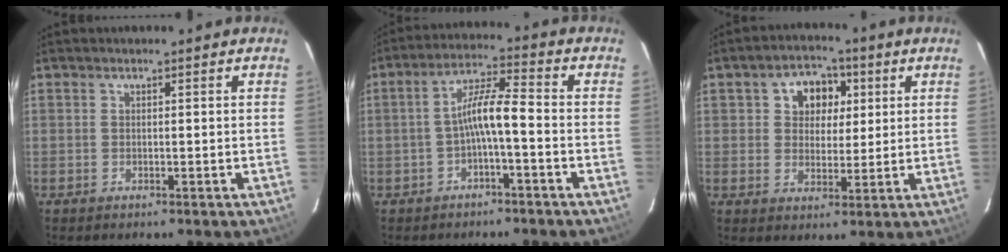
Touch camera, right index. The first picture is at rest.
{"total": 6.2, "force": [-2.2, 0.7, 5.7], "torque": [-0.121, 0.016, -0.038]}
{"total": 7.7, "force": [2.4, 6.3, 3.8], "torque": [-0.064, 0.021, 0.039]}